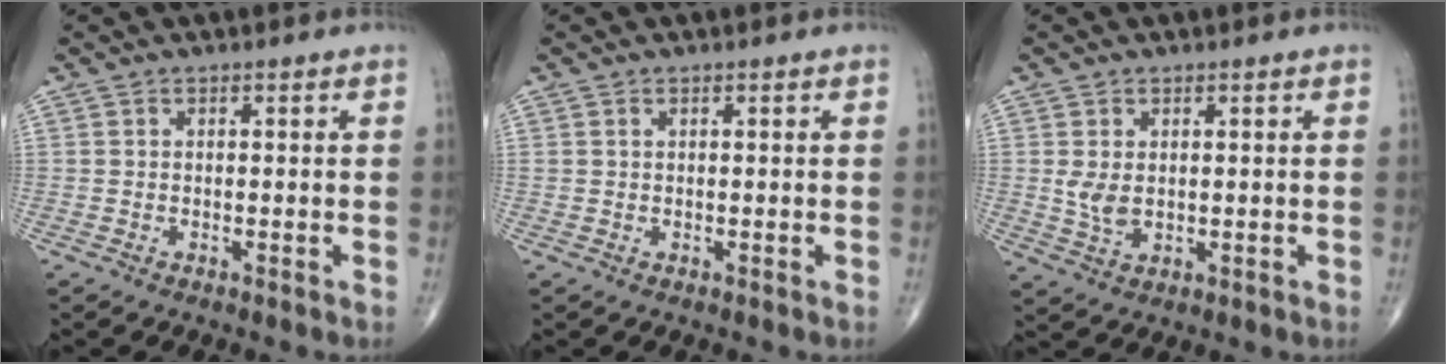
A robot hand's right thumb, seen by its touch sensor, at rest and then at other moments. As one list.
[{"total": 0.5, "force": [0.3, 0.3, 0.3], "torque": [-0.005, 0.004, 0.007]}, {"total": 3.8, "force": [0.5, 2.4, 3.0], "torque": [-0.059, -0.009, 0.017]}]